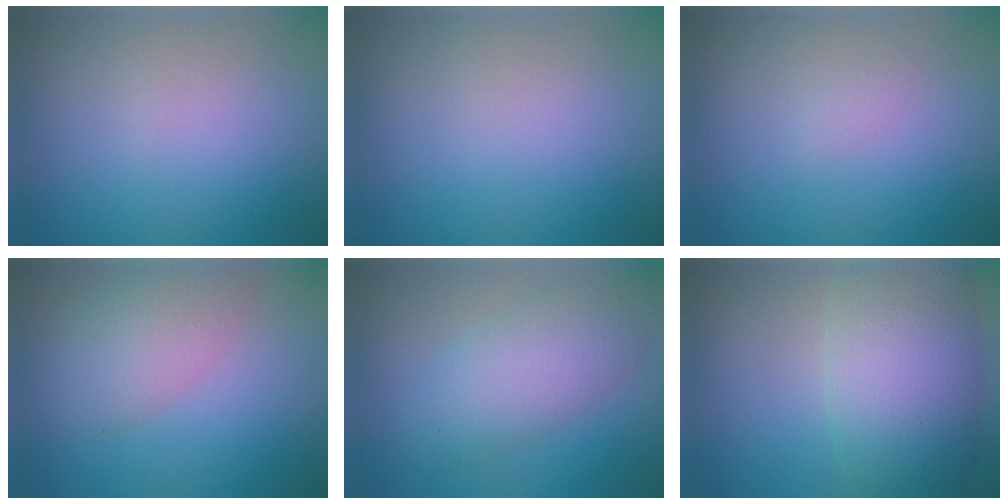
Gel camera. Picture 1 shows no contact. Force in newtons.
{"total": 0.0}
{"total": 0.6, "press": 0.6, "slide": 0.0}
{"total": 4.2, "press": 4.2, "slide": 0.2}
{"total": 5.3, "press": 5.3, "slide": 0.2}
{"total": 8.9, "press": 8.9, "slide": 0.4}